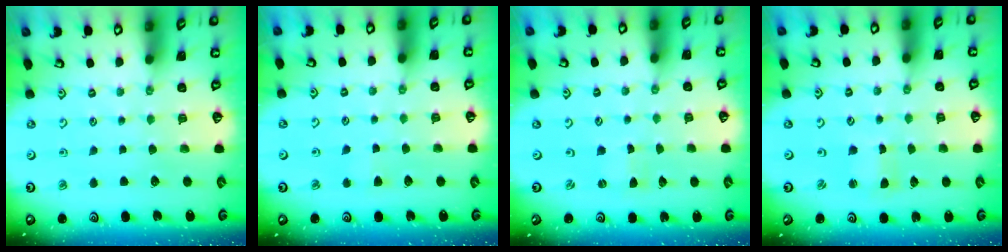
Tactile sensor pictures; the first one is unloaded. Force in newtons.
{"total": 2.7, "press": 2.7, "slide": 0.4}
{"total": 0.0}
{"total": 0.8, "press": 0.8, "slide": 0.2}